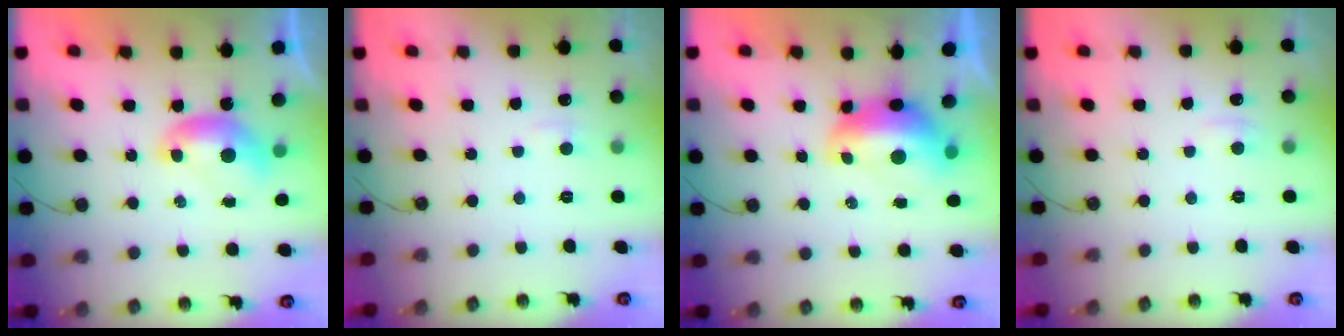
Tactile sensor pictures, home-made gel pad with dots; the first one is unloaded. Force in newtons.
{"total": 1.9, "press": 1.8, "slide": 0.6}
{"total": 2.9, "press": 2.8, "slide": 0.7}
{"total": 0.8, "press": 0.1, "slide": 0.8}